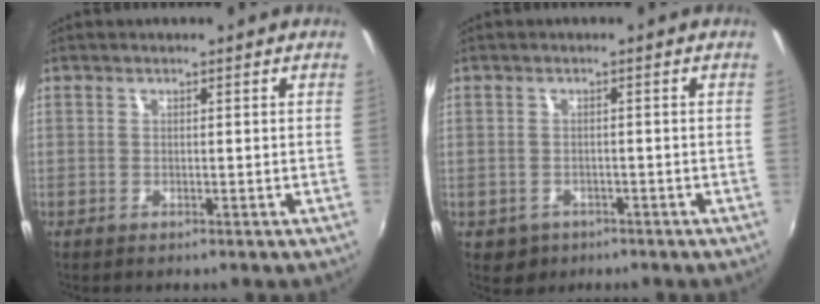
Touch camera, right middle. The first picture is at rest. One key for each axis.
{"total": 3.5, "fx": -1.5, "fy": 3.0, "fz": 1.0, "tx": -0.029, "ty": -0.003, "tz": -0.015}